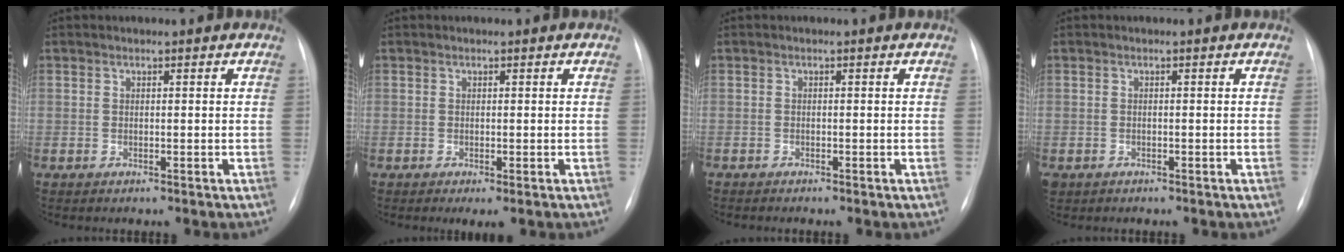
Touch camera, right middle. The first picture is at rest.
{"total": 1.8, "force": [-0.6, 0.3, 1.7], "torque": [-0.021, -0.006, -0.008]}
{"total": 0.8, "force": [-0.7, 0.1, 0.3], "torque": [-0.007, -0.002, -0.012]}
{"total": 1.9, "force": [-1.2, 1.4, 0.5], "torque": [-0.013, 0.000, -0.017]}